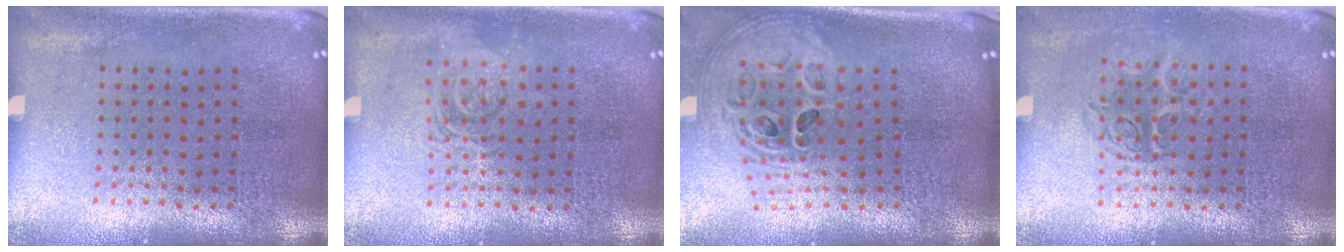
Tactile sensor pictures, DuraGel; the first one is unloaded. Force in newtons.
{"total": 1.3, "press": 1.2, "slide": 0.3}
{"total": 2.4, "press": 1.7, "slide": 1.7}
{"total": 1.3, "press": 1.1, "slide": 0.7}